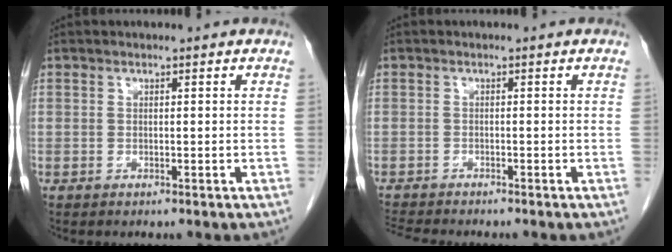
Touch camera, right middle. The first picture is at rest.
{"total": 4.1, "force": [-3.9, -0.2, 1.1], "torque": [-0.024, -0.015, -0.065]}